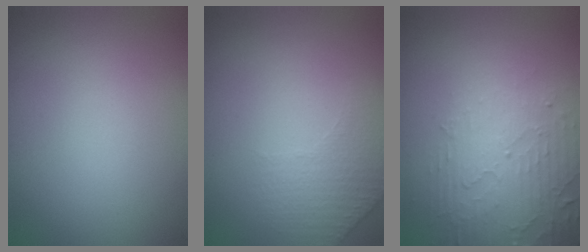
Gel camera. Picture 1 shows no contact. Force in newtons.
{"total": 1.5, "press": 1.0, "slide": 1.1}
{"total": 4.9, "press": 3.2, "slide": 3.7}